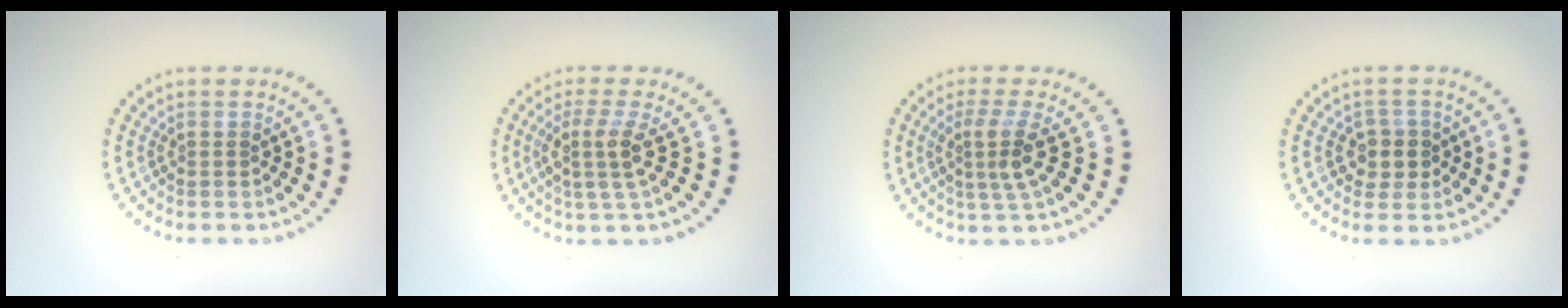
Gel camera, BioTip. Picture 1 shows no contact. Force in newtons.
{"total": 3.0, "press": 2.3, "slide": 1.9}
{"total": 3.1, "press": 2.2, "slide": 2.2}
{"total": 2.3, "press": 2.1, "slide": 1.1}